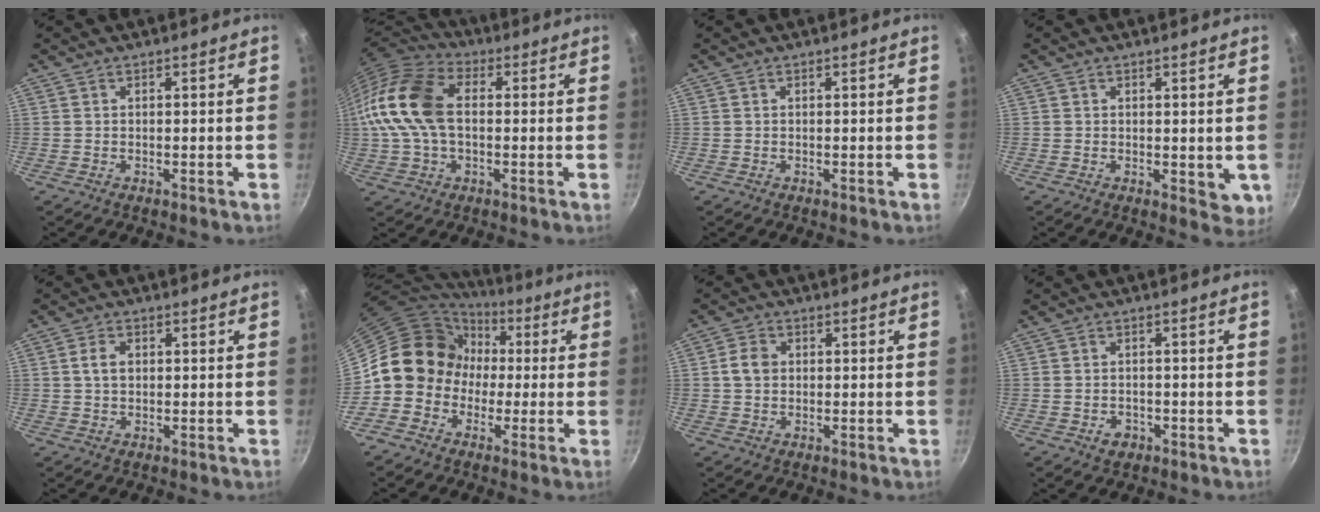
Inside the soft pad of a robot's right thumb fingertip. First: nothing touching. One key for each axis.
{"total": 15.8, "fx": 0.8, "fy": 10.3, "fz": 12.0, "tx": -0.227, "ty": 0.033, "tz": -0.001}
{"total": 0.0}
{"total": 3.9, "fx": 0.6, "fy": 2.4, "fz": 2.9, "tx": -0.037, "ty": -0.007, "tz": 0.011}
{"total": 3.1, "fx": 0.4, "fy": 2.2, "fz": 2.1, "tx": -0.031, "ty": 0.005, "tz": 0.006}
{"total": 13.1, "fx": -0.4, "fy": 12.1, "fz": 5.0, "tx": -0.040, "ty": 0.037, "tz": -0.021}
{"total": 3.9, "fx": 0.4, "fy": 3.1, "fz": 2.3, "tx": -0.034, "ty": 0.009, "tz": 0.001}
{"total": 2.9, "fx": -1.3, "fy": 2.2, "fz": 1.3, "tx": -0.014, "ty": 0.013, "tz": -0.014}